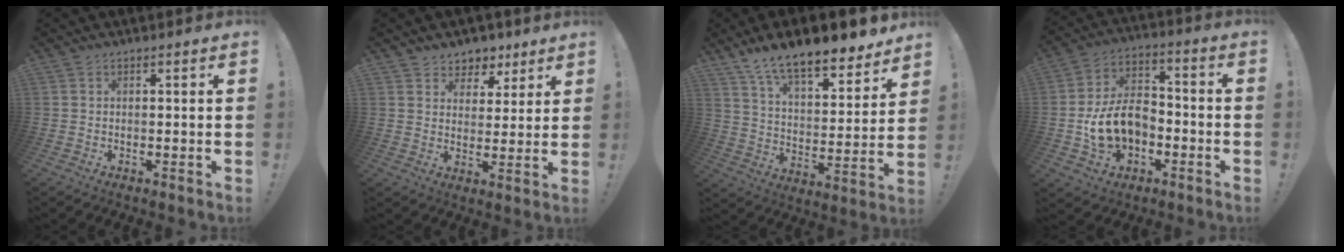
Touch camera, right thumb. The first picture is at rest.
{"total": 6.8, "force": [4.4, 5.2, 0.6], "torque": [-0.005, -0.031, 0.087]}
{"total": 14.8, "force": [12.2, 4.3, 7.2], "torque": [-0.125, -0.095, 0.214]}
{"total": 13.6, "force": [-2.9, 10.2, 8.5], "torque": [-0.152, 0.021, -0.046]}